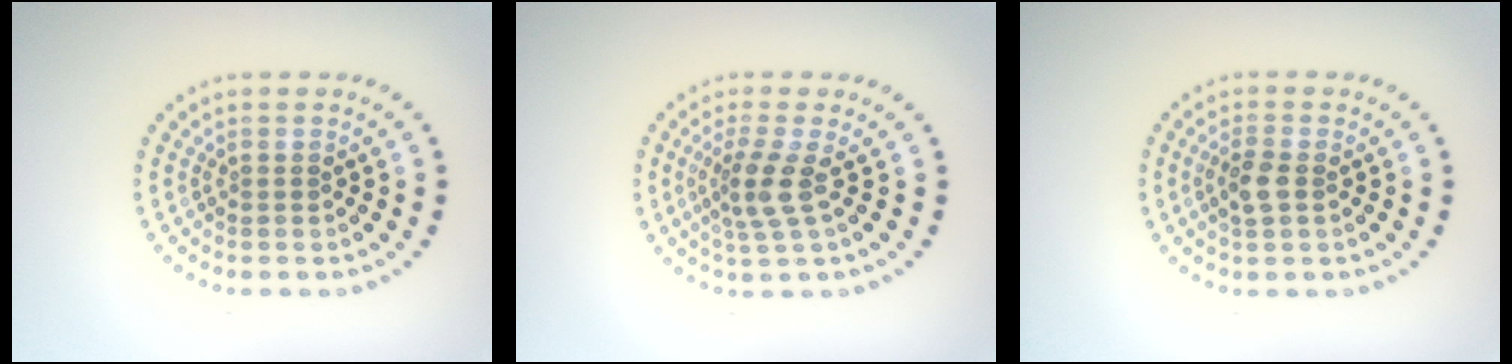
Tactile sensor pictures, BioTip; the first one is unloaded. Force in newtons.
{"total": 2.8, "press": 2.1, "slide": 1.8}
{"total": 2.1, "press": 2.0, "slide": 0.5}